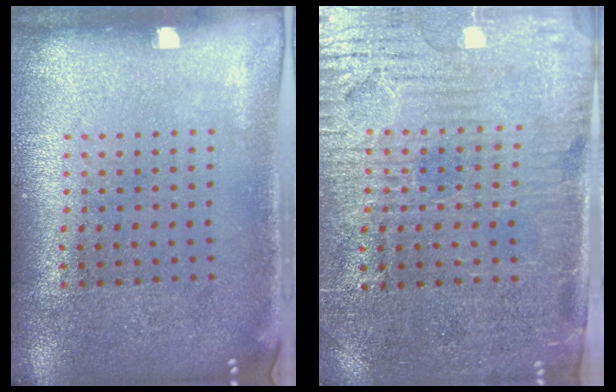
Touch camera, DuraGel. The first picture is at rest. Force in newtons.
{"total": 3.9, "press": 3.4, "slide": 1.8}